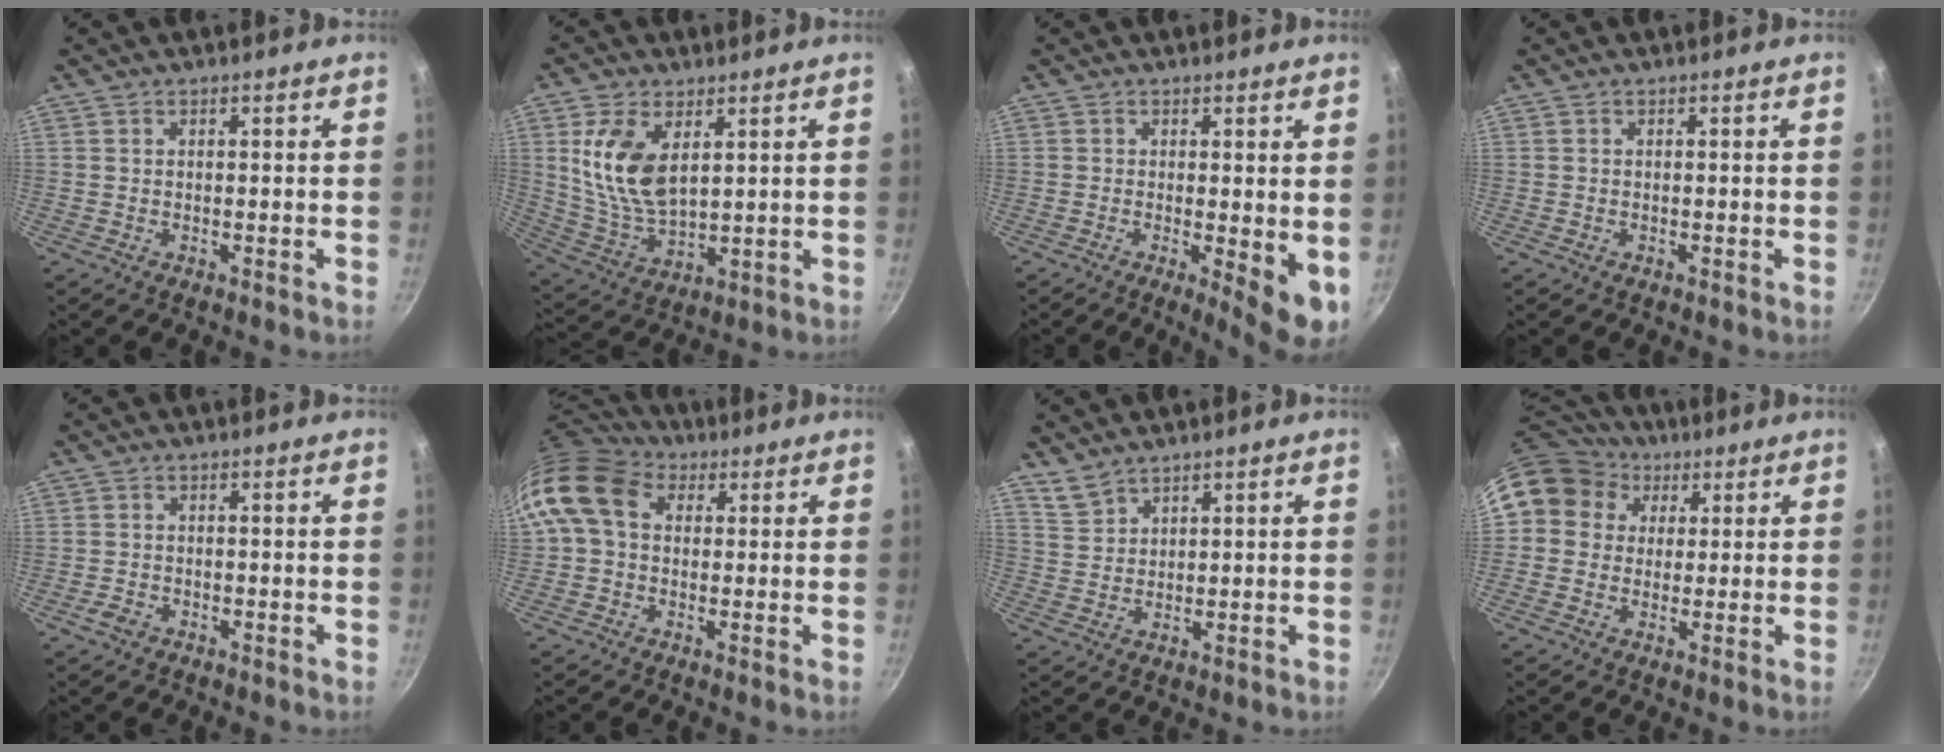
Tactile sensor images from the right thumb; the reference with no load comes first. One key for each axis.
{"total": 12.7, "fx": 3.7, "fy": 7.2, "fz": 9.8, "tx": -0.187, "ty": -0.024, "tz": 0.084}
{"total": 6.8, "fx": -0.6, "fy": 2.1, "fz": 6.5, "tx": -0.081, "ty": -0.013, "tz": -0.004}
{"total": 0.0}
{"total": 2.2, "fx": -1.3, "fy": 1.5, "fz": 1.0, "tx": -0.021, "ty": 0.012, "tz": -0.023}
{"total": 12.3, "fx": 2.7, "fy": 9.4, "fz": 7.5, "tx": -0.134, "ty": 0.022, "tz": 0.029}
{"total": 3.5, "fx": 3.1, "fy": 1.5, "fz": 0.6, "tx": -0.011, "ty": -0.004, "tz": 0.072}
{"total": 12.8, "fx": 4.5, "fy": 11.1, "fz": 4.7, "tx": -0.073, "ty": 0.020, "tz": 0.064}